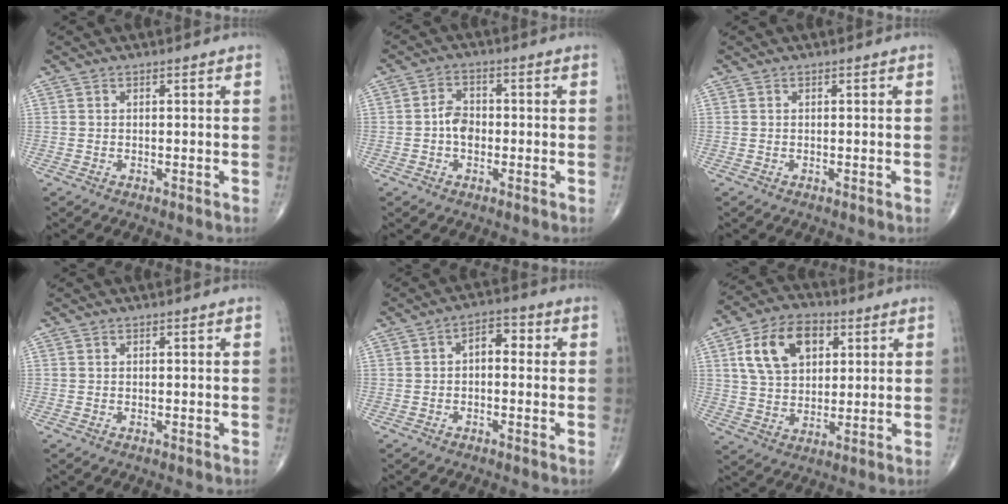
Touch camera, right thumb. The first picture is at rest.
{"total": 4.3, "force": [-0.7, 3.1, 2.9], "torque": [-0.040, 0.015, -0.020]}
{"total": 0.0}
{"total": 0.0}
{"total": 4.7, "force": [0.4, 2.8, 3.8], "torque": [-0.037, 0.017, -0.005]}
{"total": 13.4, "force": [4.8, 8.8, 9.0], "torque": [-0.134, -0.001, 0.085]}